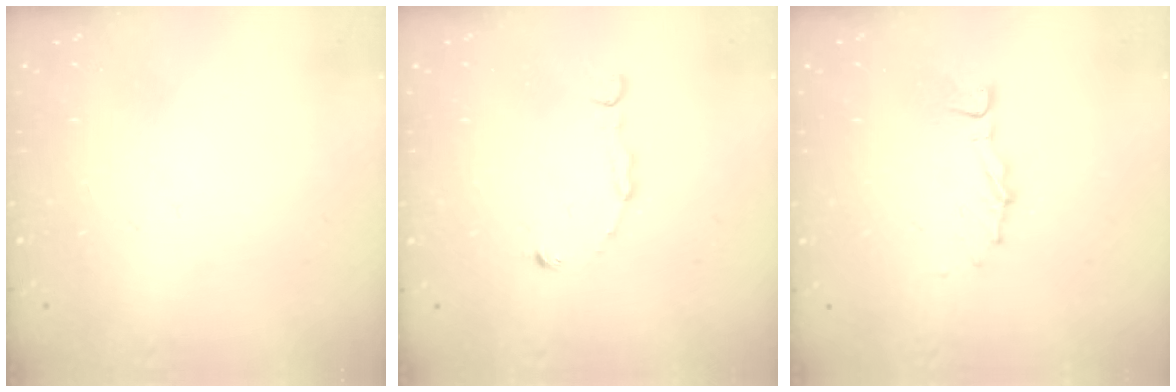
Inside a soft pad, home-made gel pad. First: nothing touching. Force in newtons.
{"total": 1.9, "press": 1.9, "slide": 0.2}
{"total": 3.9, "press": 3.9, "slide": 0.3}